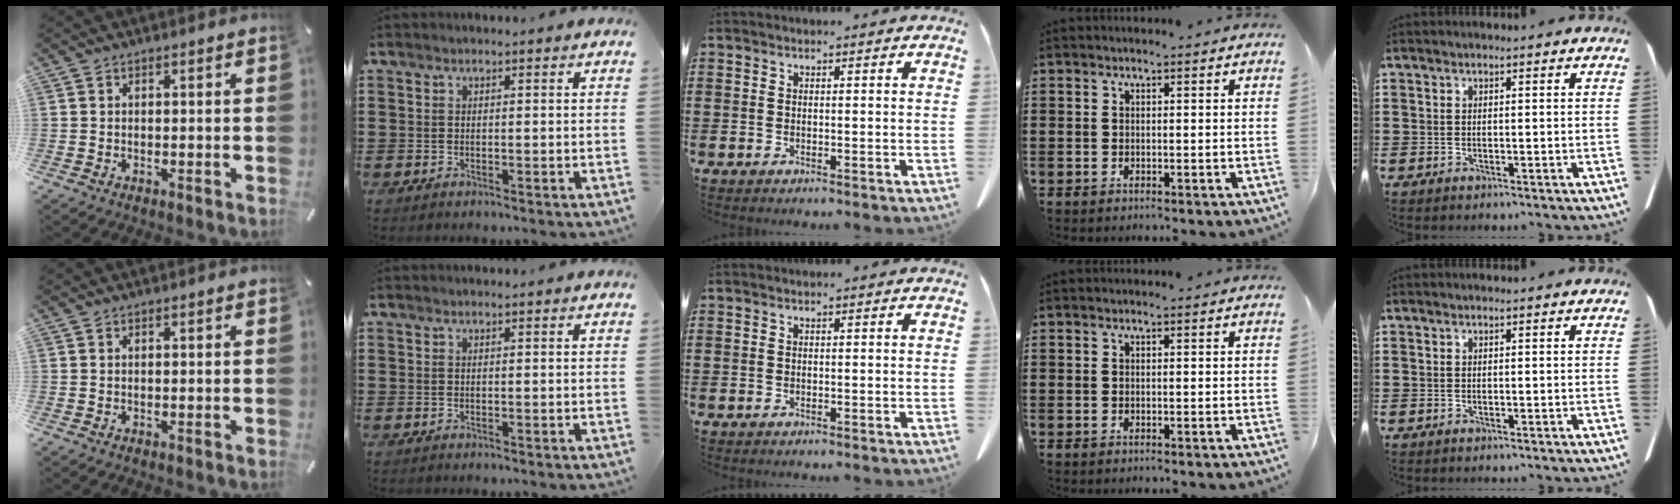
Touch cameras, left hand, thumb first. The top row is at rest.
{}